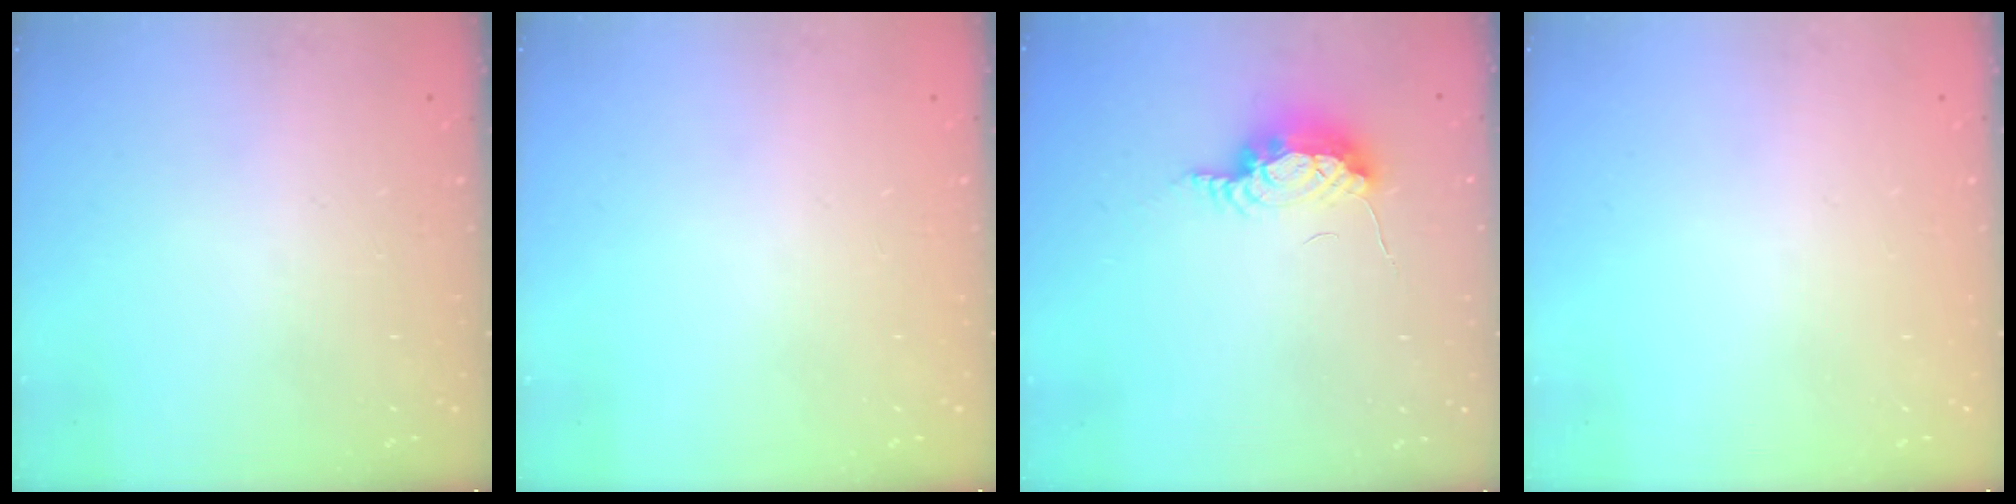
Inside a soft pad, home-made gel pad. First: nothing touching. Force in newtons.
{"total": 0.0}
{"total": 8.1, "press": 7.8, "slide": 2.3}
{"total": 0.0}